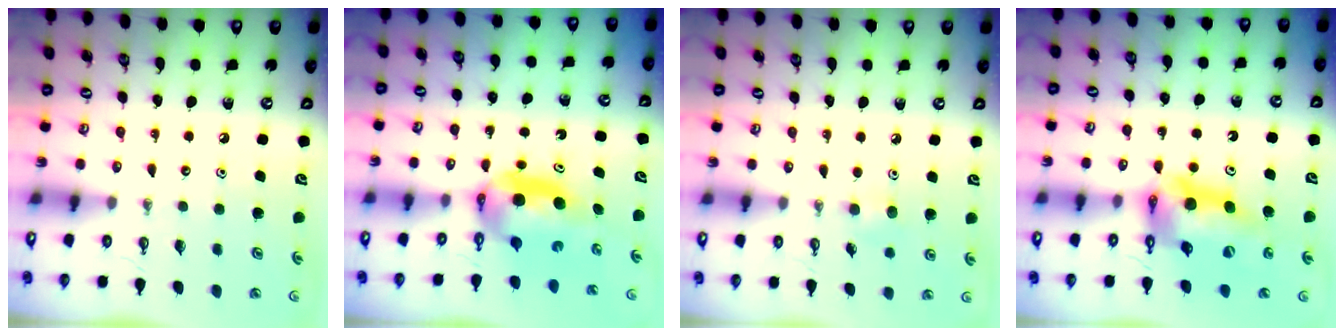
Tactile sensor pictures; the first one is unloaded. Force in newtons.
{"total": 9.3, "press": 5.2, "slide": 7.7}
{"total": 5.9, "press": 5.7, "slide": 1.3}
{"total": 15.7, "press": 15.6, "slide": 1.4}